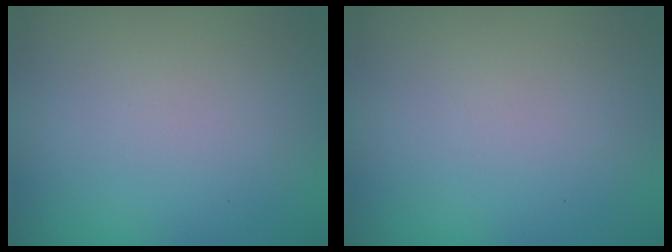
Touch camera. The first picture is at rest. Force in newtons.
{"total": 0.0}